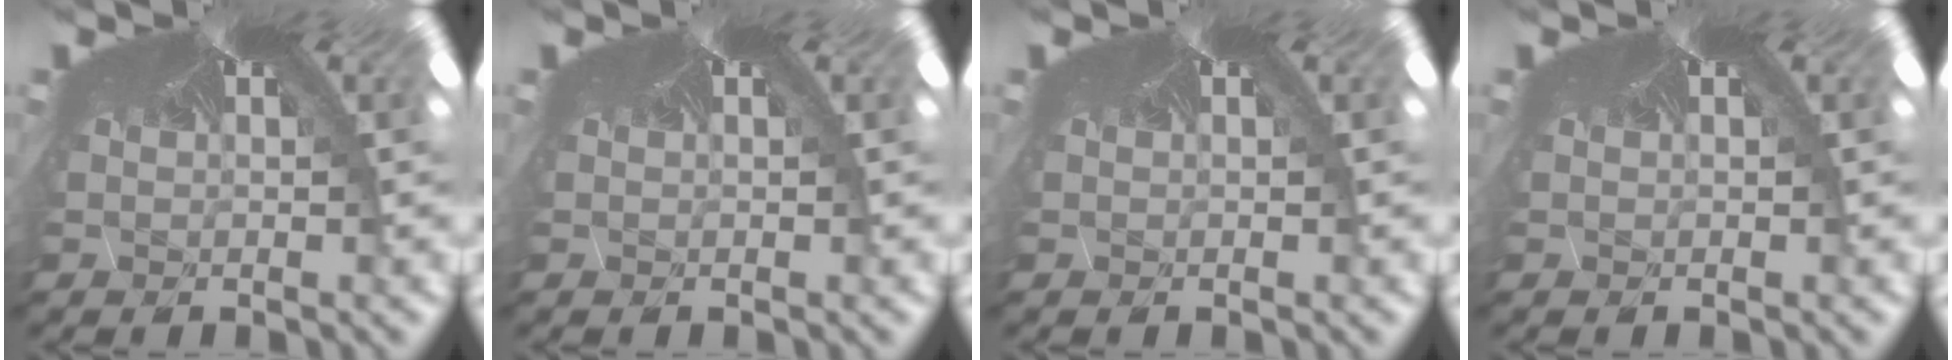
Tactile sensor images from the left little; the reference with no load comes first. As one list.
[{"total": 0.0}, {"total": 0.0}, {"total": 0.0}]